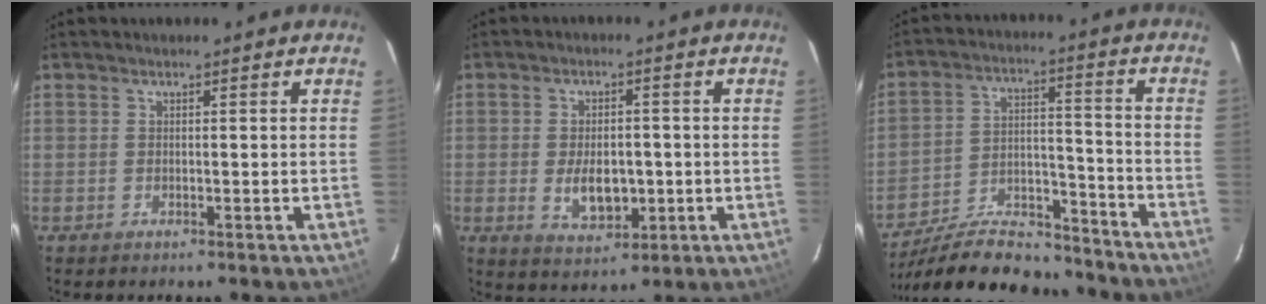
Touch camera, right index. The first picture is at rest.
{"total": 7.7, "force": [-1.2, 4.6, 6.0], "torque": [-0.115, -0.006, -0.010]}
{"total": 19.2, "force": [-16.9, 6.3, 6.6], "torque": [-0.129, 0.028, -0.250]}